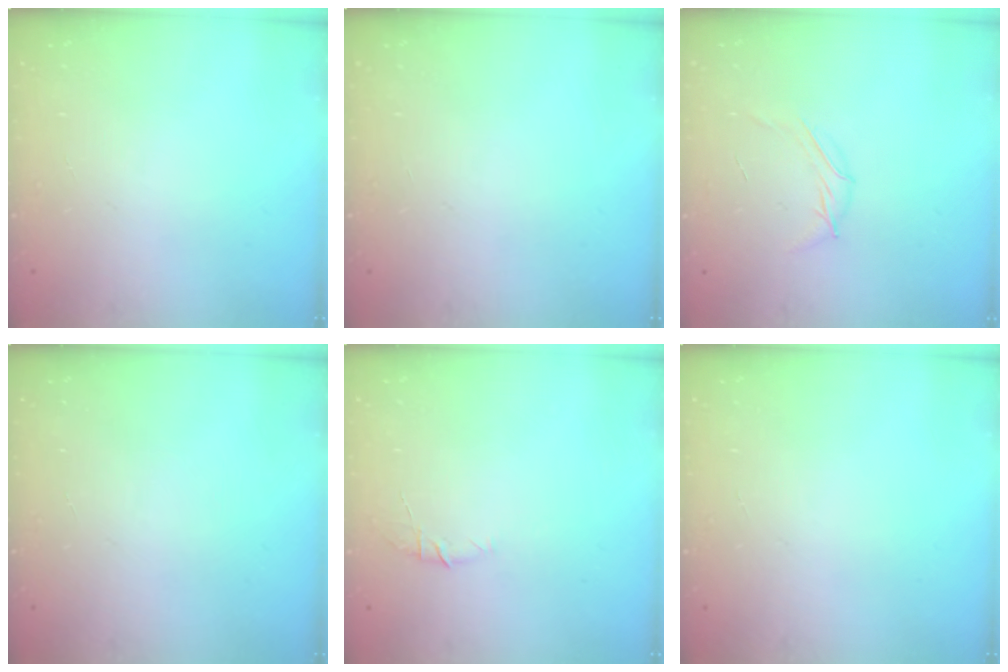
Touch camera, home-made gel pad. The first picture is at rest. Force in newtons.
{"total": 0.0}
{"total": 5.2, "press": 5.1, "slide": 1.0}
{"total": 0.0}
{"total": 4.8, "press": 4.7, "slide": 1.2}
{"total": 0.0}